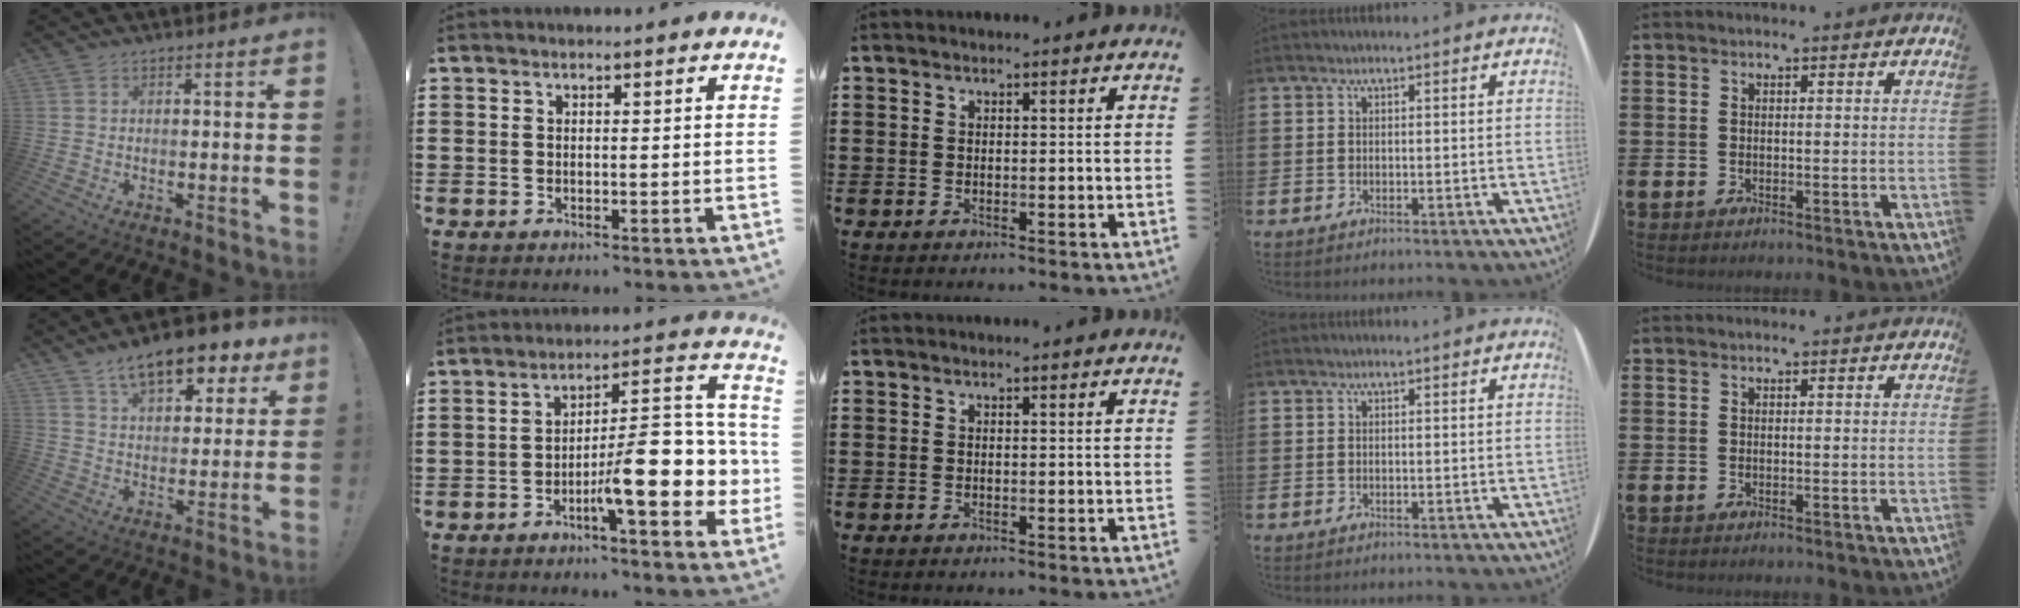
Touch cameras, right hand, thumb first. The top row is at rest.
{"thumb": {"total": 14.1, "force": [9.0, 6.4, 8.7], "torque": [-0.130, -0.051, 0.155]}, "index": {"total": 12.7, "force": [-3.7, 3.7, 11.6], "torque": [-0.173, -0.022, -0.067]}}